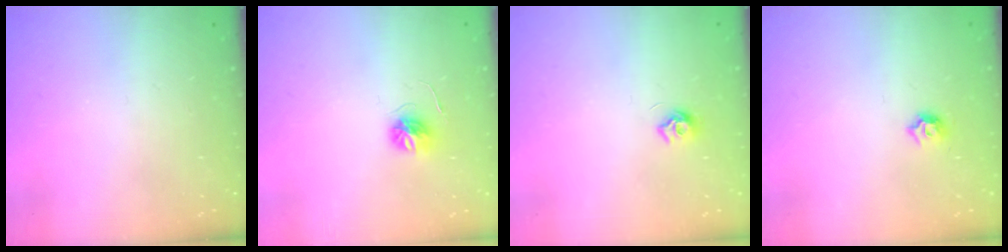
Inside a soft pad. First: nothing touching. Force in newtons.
{"total": 5.2, "press": 5.2, "slide": 0.6}
{"total": 6.4, "press": 6.3, "slide": 0.6}
{"total": 4.0, "press": 3.9, "slide": 0.8}